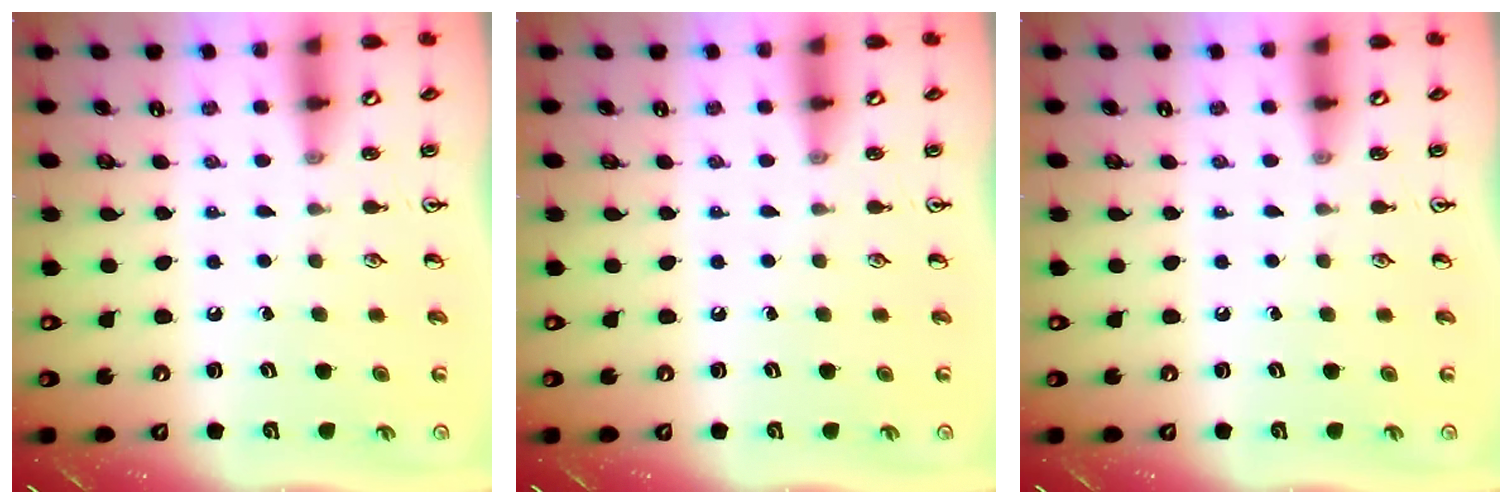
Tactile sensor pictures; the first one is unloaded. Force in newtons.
{"total": 0.0}
{"total": 0.0}